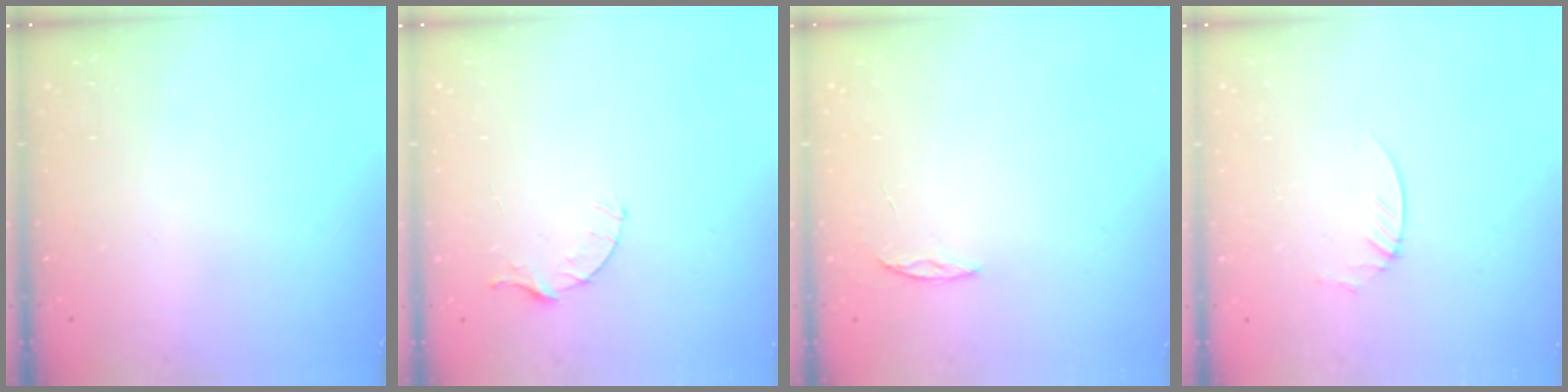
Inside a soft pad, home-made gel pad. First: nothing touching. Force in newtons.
{"total": 3.4, "press": 3.4, "slide": 0.4}
{"total": 2.4, "press": 2.4, "slide": 0.2}
{"total": 2.1, "press": 2.1, "slide": 0.2}